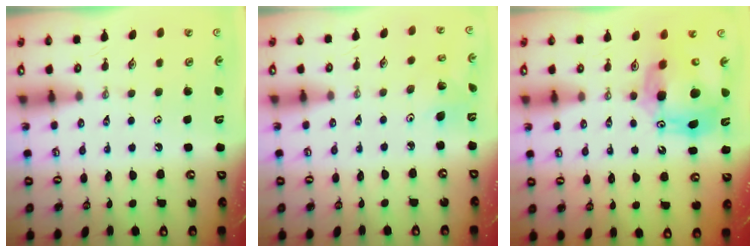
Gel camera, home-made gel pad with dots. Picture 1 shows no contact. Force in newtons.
{"total": 2.7, "press": 2.7, "slide": 0.3}
{"total": 14.3, "press": 14.3, "slide": 1.3}